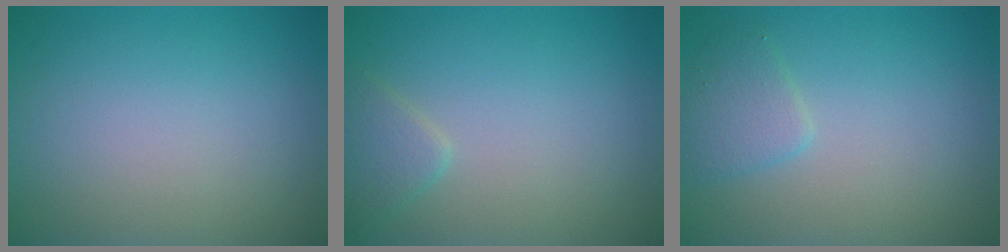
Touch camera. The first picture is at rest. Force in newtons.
{"total": 1.8, "press": 1.8, "slide": 0.1}
{"total": 2.0, "press": 2.0, "slide": 0.1}